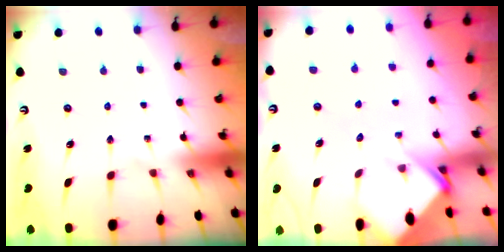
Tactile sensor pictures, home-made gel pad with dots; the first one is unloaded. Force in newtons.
{"total": 3.7, "press": 3.7, "slide": 0.3}